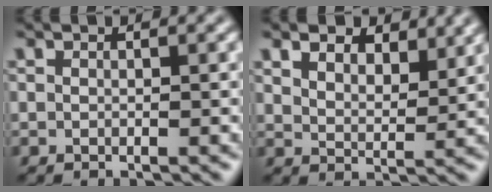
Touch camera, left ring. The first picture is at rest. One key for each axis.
{"total": 5.9, "fx": 4.5, "fy": 2.7, "fz": 2.7, "tx": -0.050, "ty": 0.008, "tz": 0.056}